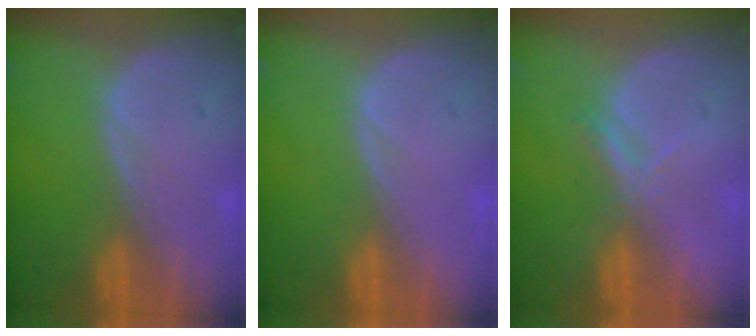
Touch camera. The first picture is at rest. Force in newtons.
{"total": 0.0}
{"total": 2.3, "press": 2.1, "slide": 0.9}